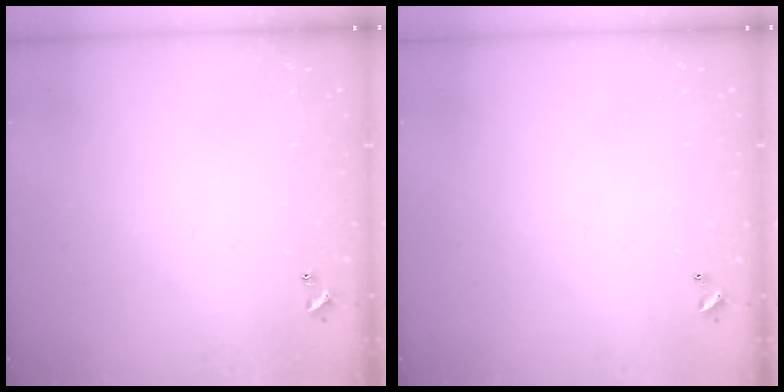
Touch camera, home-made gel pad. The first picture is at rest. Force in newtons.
{"total": 2.9, "press": 2.9, "slide": 0.1}